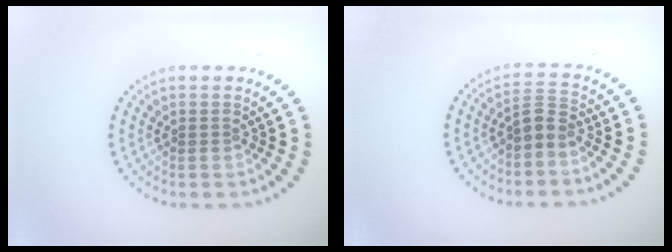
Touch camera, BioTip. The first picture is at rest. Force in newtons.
{"total": 1.9, "press": 1.6, "slide": 1.0}